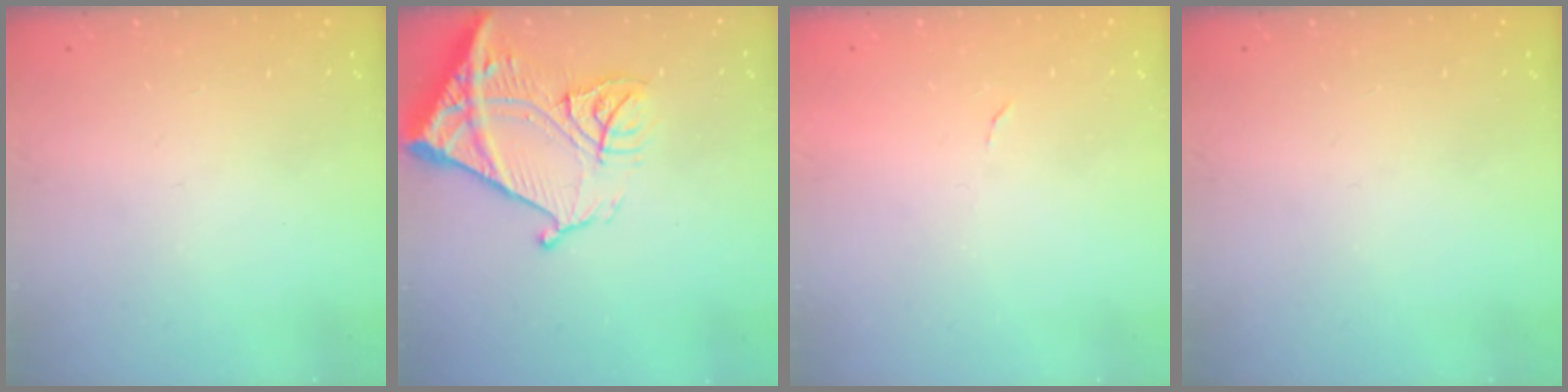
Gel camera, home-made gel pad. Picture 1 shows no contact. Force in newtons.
{"total": 19.3, "press": 19.2, "slide": 2.2}
{"total": 3.8, "press": 3.8, "slide": 0.2}
{"total": 0.0}